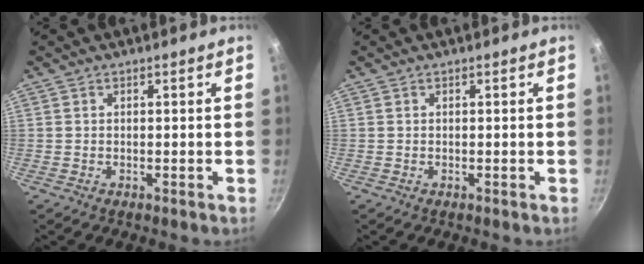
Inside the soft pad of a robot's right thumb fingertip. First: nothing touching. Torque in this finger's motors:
{"motor_torque": [0.01, 0.00, 0.02, 0.00, 0.02]}